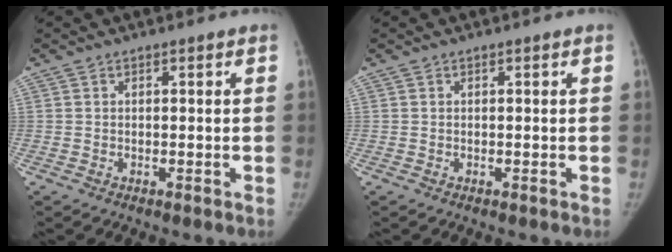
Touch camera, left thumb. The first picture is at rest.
{"total": 0.0}